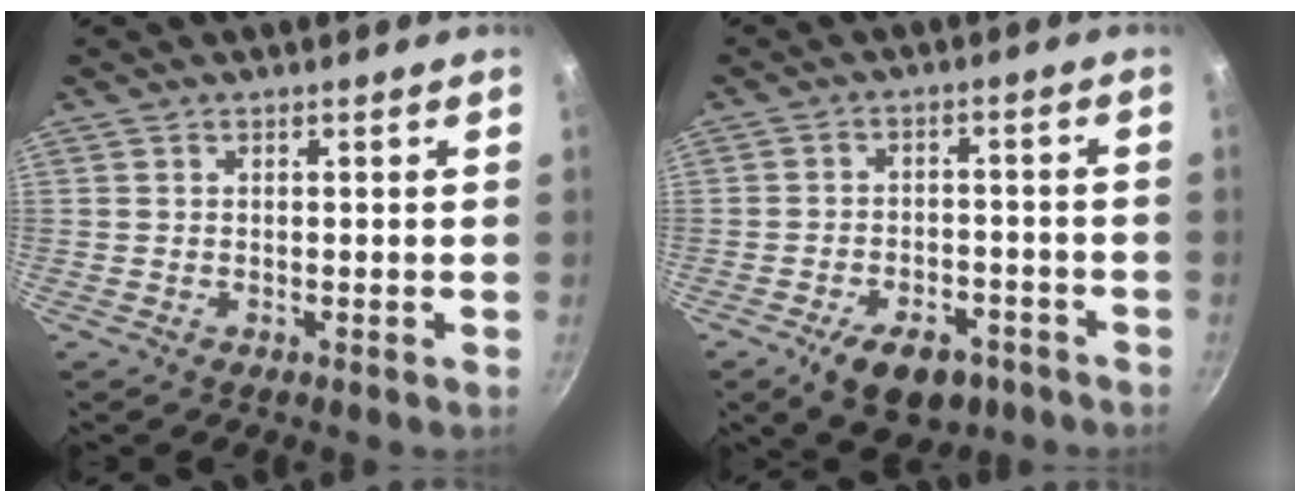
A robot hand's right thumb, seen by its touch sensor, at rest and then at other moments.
{"total": 10.8, "force": [-6.2, 6.2, 6.3], "torque": [-0.071, 0.029, -0.085]}